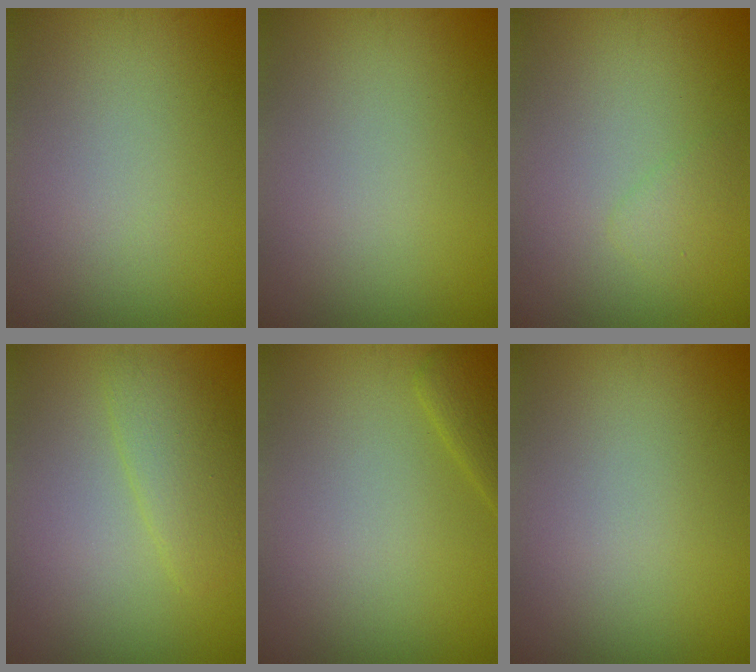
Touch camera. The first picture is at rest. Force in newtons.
{"total": 0.0}
{"total": 1.2, "press": 1.2, "slide": 0.0}
{"total": 2.7, "press": 2.7, "slide": 0.1}
{"total": 2.0, "press": 2.0, "slide": 0.1}
{"total": 0.0}